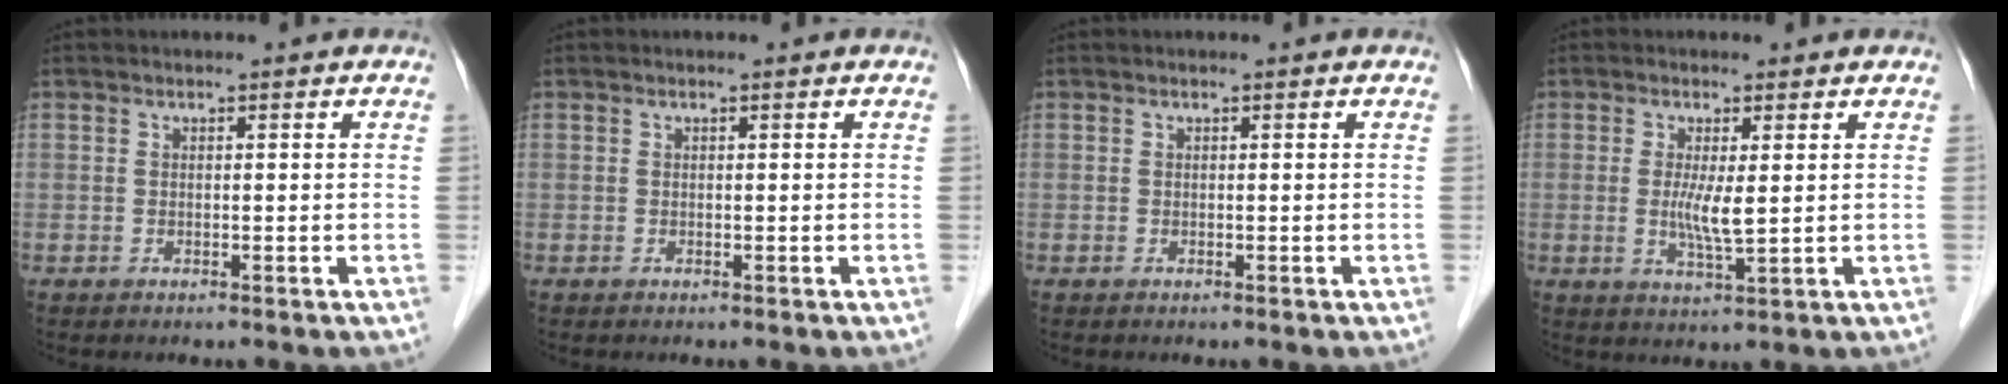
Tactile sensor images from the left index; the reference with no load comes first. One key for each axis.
{"total": 0.0}
{"total": 0.0}
{"total": 4.1, "fx": 0.4, "fy": 0.4, "fz": 4.1, "tx": -0.083, "ty": -0.009, "tz": 0.010}